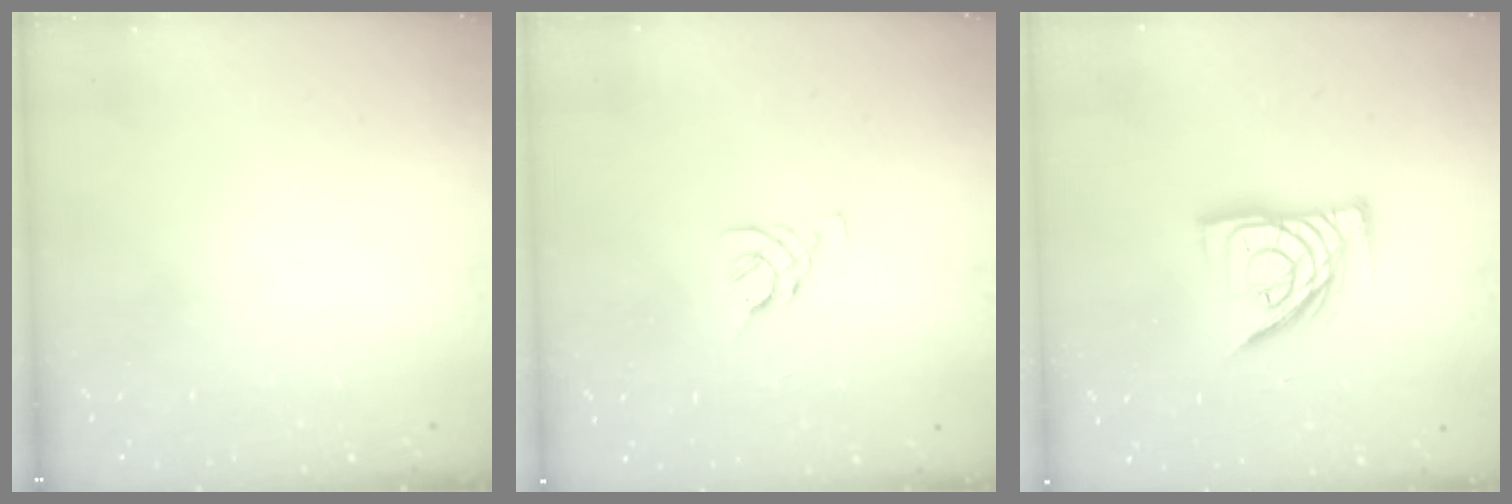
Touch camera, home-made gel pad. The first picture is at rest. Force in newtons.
{"total": 3.2, "press": 3.2, "slide": 0.7}
{"total": 13.3, "press": 13.2, "slide": 1.5}